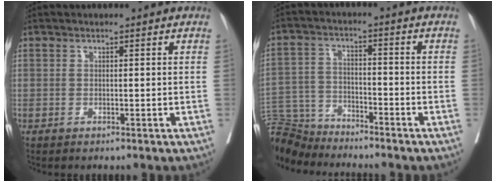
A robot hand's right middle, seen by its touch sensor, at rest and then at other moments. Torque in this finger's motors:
{"motor_torque": [1.03, -1.11, 0.64, 0.02]}